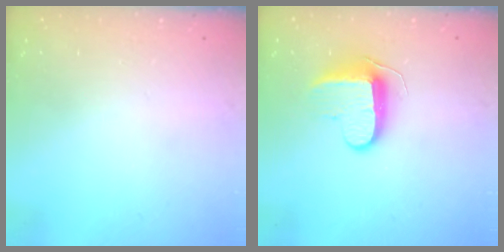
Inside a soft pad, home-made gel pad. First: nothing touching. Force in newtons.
{"total": 10.5, "press": 10.4, "slide": 1.0}